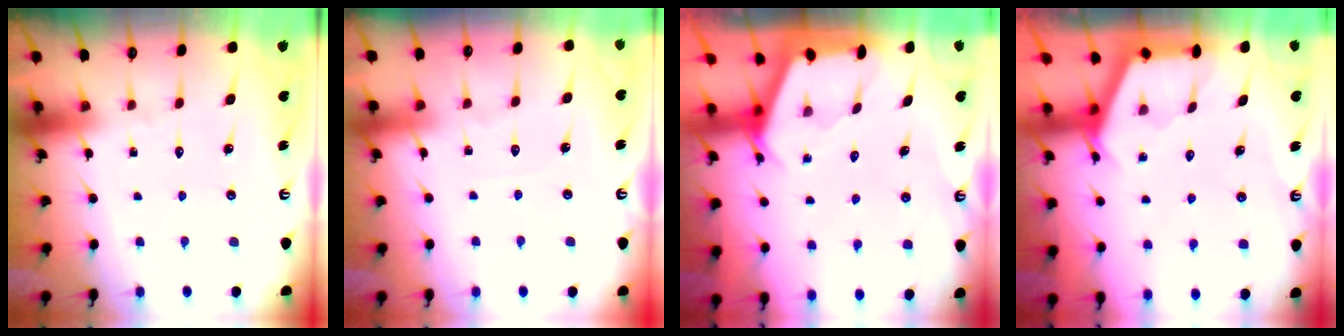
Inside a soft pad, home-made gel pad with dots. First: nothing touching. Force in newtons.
{"total": 2.0, "press": 2.0, "slide": 0.3}
{"total": 2.4, "press": 2.4, "slide": 0.2}
{"total": 2.6, "press": 2.6, "slide": 0.3}